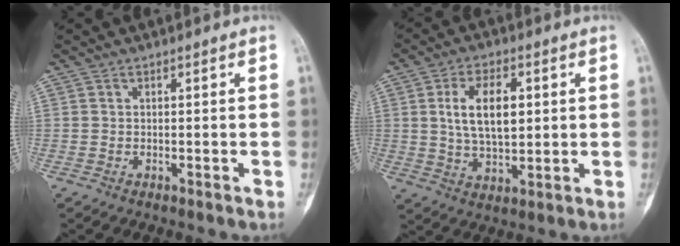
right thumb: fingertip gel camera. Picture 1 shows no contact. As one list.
[{"total": 10.5, "force": [2.1, 5.6, 8.7], "torque": [-0.140, -0.006, 0.042]}]